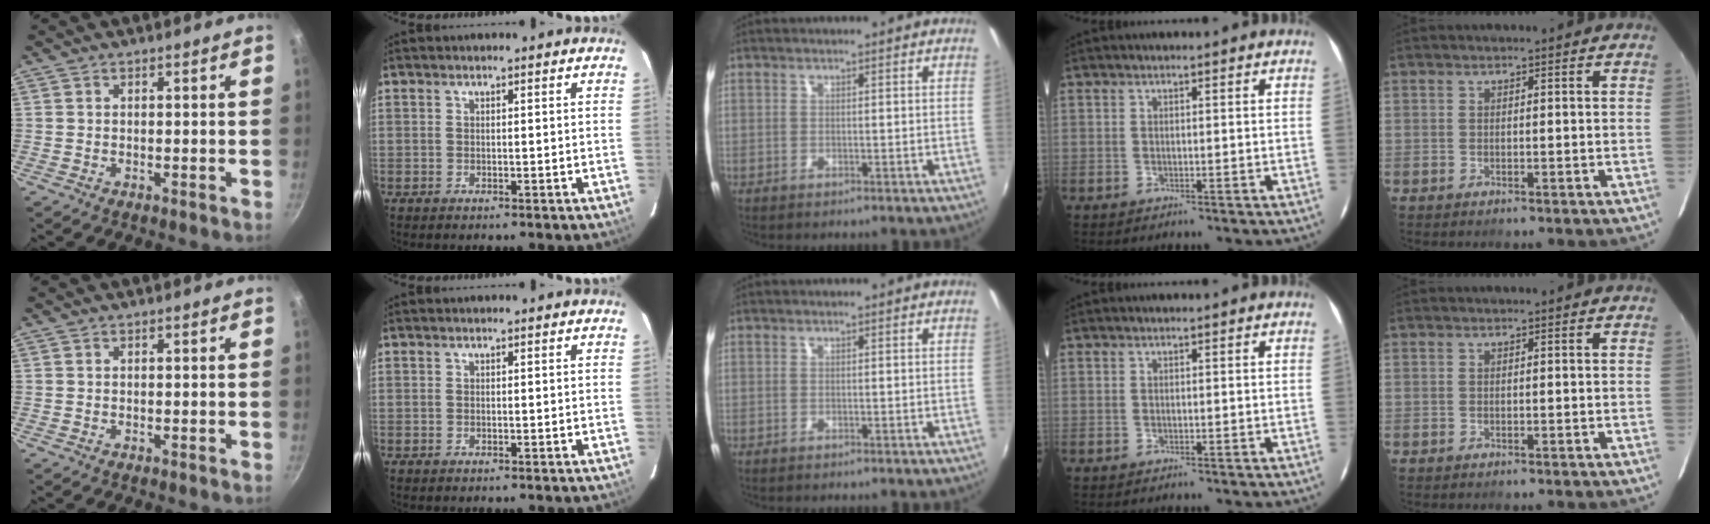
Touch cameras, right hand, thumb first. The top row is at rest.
{}